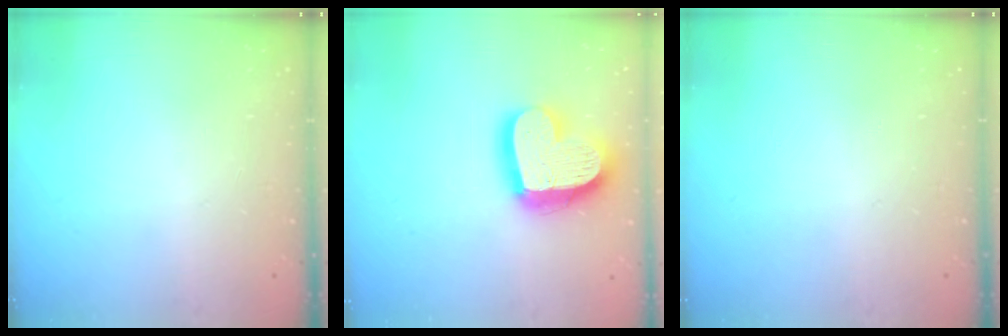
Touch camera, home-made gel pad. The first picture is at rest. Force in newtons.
{"total": 20.8, "press": 20.7, "slide": 1.9}
{"total": 0.0}